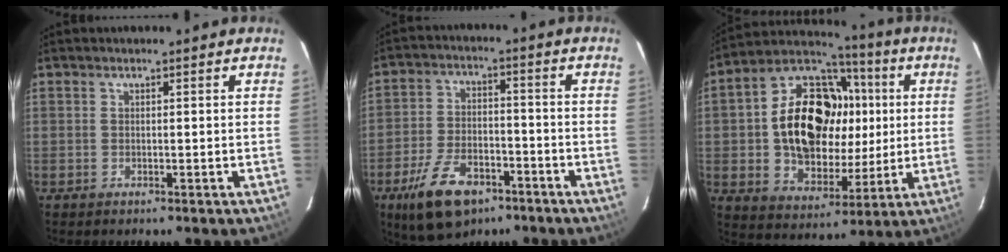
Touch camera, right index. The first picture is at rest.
{"total": 13.6, "force": [-8.2, 7.0, 8.3], "torque": [-0.180, -0.008, -0.137]}
{"total": 22.3, "force": [2.4, 15.5, 15.8], "torque": [-0.303, 0.045, 0.051]}